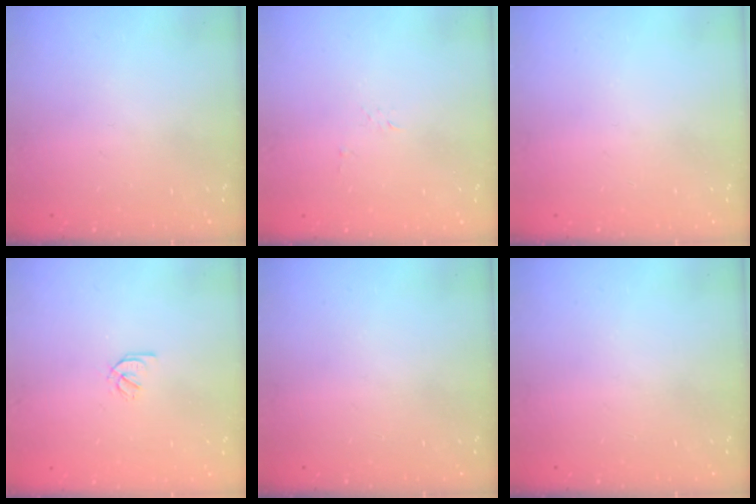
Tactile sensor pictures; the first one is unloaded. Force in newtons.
{"total": 2.7, "press": 2.7, "slide": 0.3}
{"total": 0.0}
{"total": 2.1, "press": 1.9, "slide": 0.8}
{"total": 0.0}
{"total": 0.0}